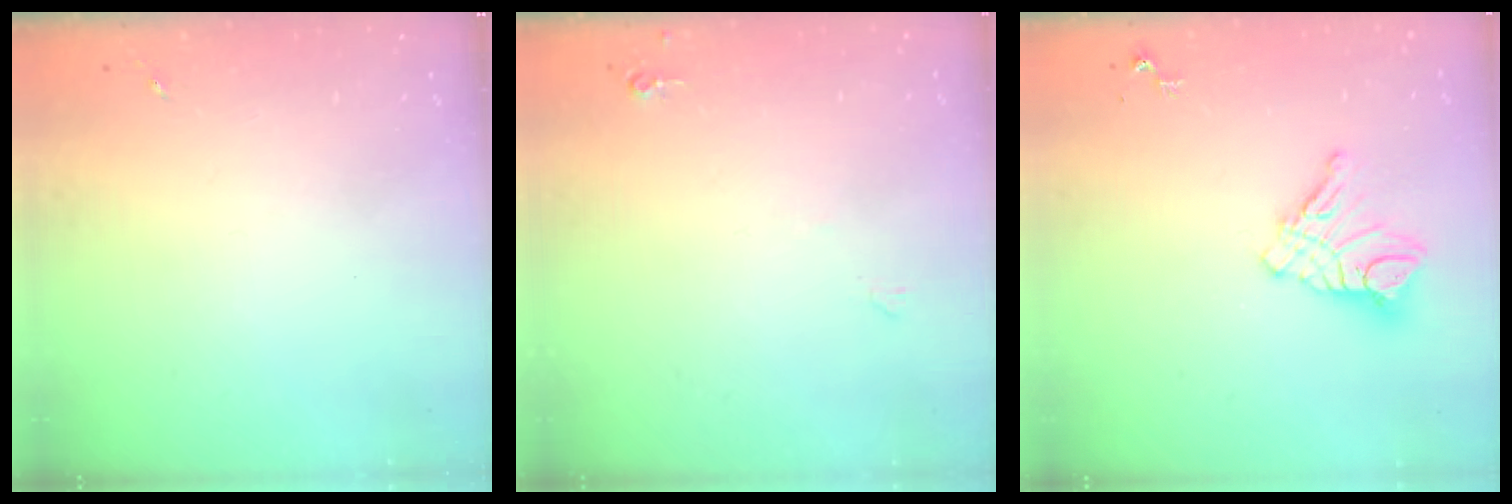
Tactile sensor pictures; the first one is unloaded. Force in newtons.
{"total": 4.1, "press": 4.0, "slide": 0.7}
{"total": 11.5, "press": 11.4, "slide": 0.8}